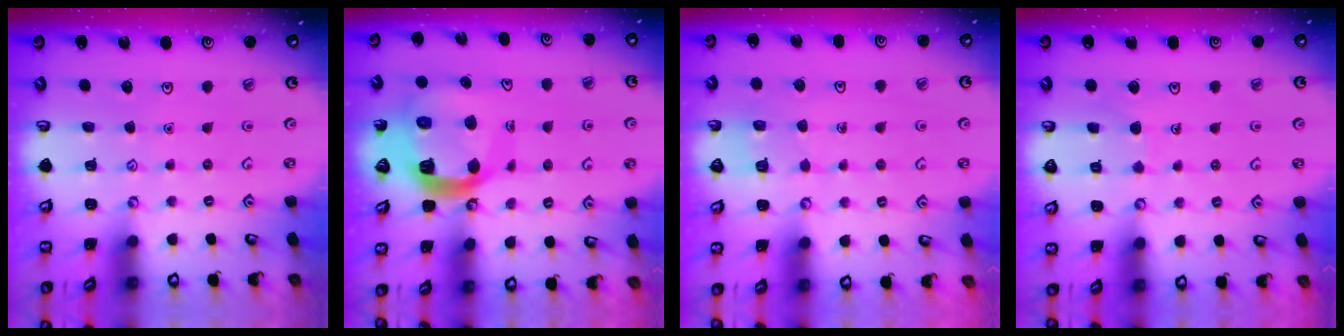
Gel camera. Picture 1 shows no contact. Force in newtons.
{"total": 14.8, "press": 14.6, "slide": 1.8}
{"total": 2.8, "press": 2.8, "slide": 0.1}
{"total": 5.4, "press": 5.3, "slide": 0.4}